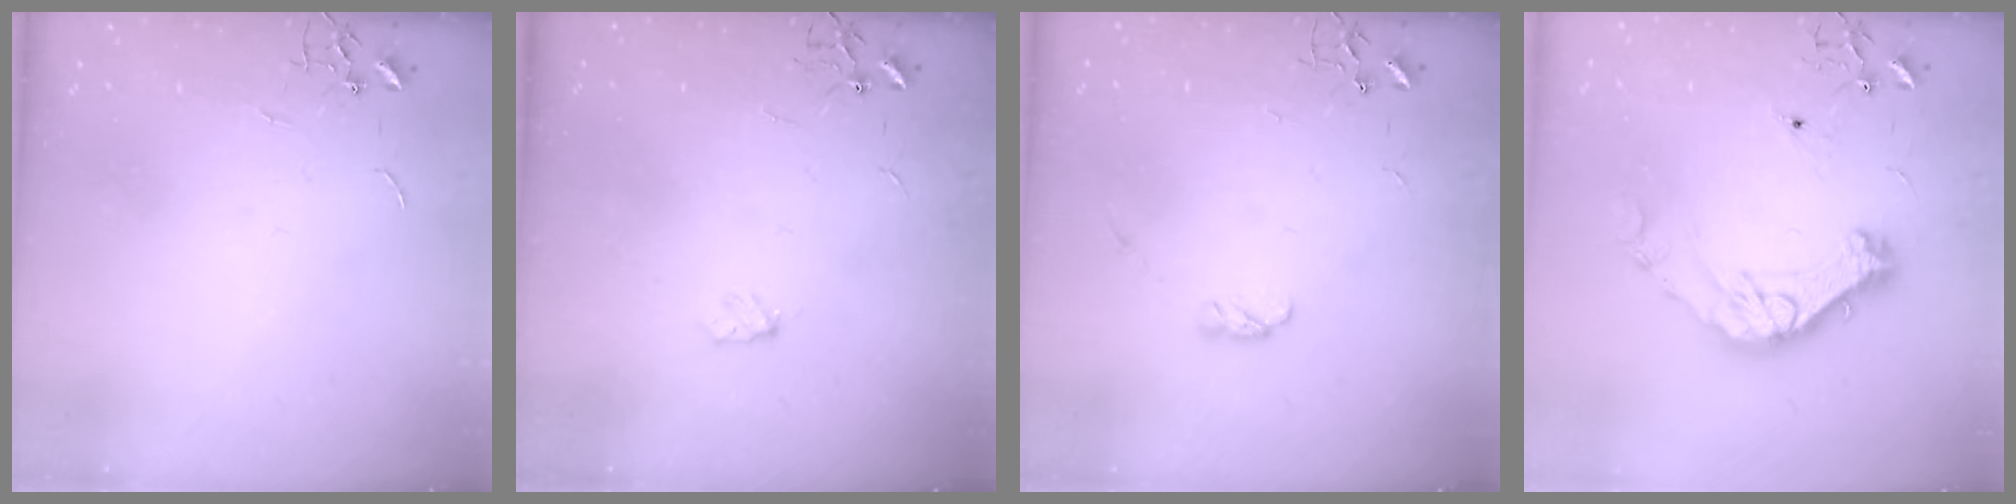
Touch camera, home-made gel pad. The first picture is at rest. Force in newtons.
{"total": 4.0, "press": 3.9, "slide": 0.5}
{"total": 4.2, "press": 4.2, "slide": 0.7}
{"total": 17.2, "press": 17.1, "slide": 1.8}